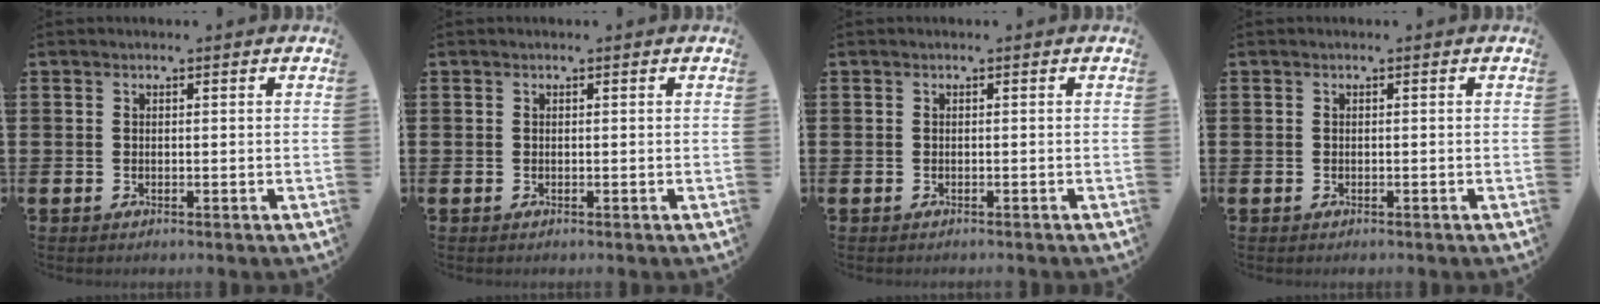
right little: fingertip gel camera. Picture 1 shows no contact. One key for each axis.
{"total": 0.0}
{"total": 0.0}
{"total": 0.0}